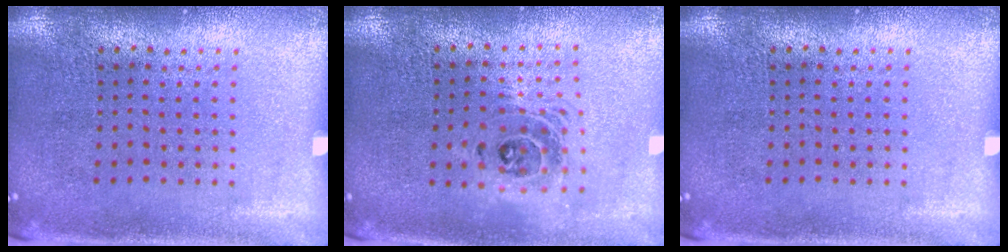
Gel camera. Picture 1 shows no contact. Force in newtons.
{"total": 1.4, "press": 1.2, "slide": 0.7}
{"total": 0.0}